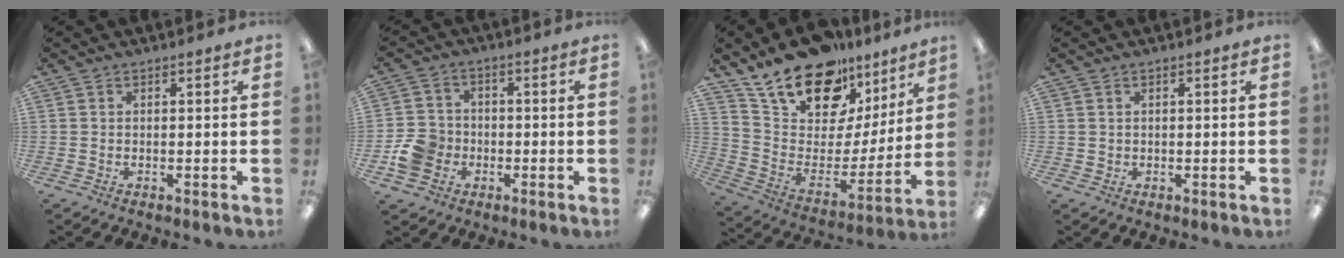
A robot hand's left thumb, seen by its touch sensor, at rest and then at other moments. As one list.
[{"total": 7.6, "force": [-2.3, 6.7, 2.8], "torque": [-0.062, 0.017, -0.041]}, {"total": 19.8, "force": [15.5, 9.4, 7.8], "torque": [-0.141, -0.115, 0.281]}, {"total": 1.0, "force": [0.5, 0.8, 0.1], "torque": [-0.003, 0.004, 0.008]}]